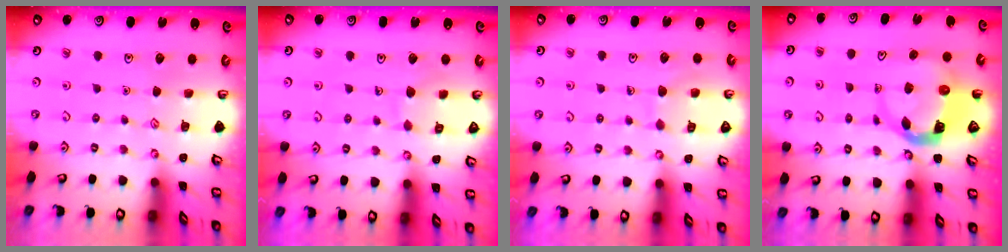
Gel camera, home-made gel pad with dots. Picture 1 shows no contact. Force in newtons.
{"total": 5.9, "press": 5.9, "slide": 0.3}
{"total": 6.3, "press": 6.3, "slide": 0.6}
{"total": 4.4, "press": 4.3, "slide": 0.8}